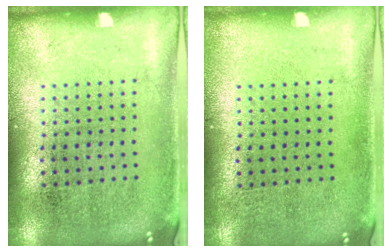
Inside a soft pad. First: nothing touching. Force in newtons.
{"total": 0.0}